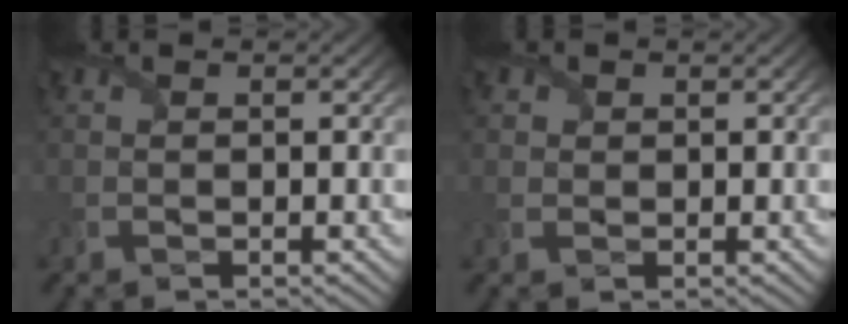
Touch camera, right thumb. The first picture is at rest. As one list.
[{"total": 2.1, "force": [1.0, 1.8, 0.5], "torque": [-0.020, -0.008, 0.018]}]